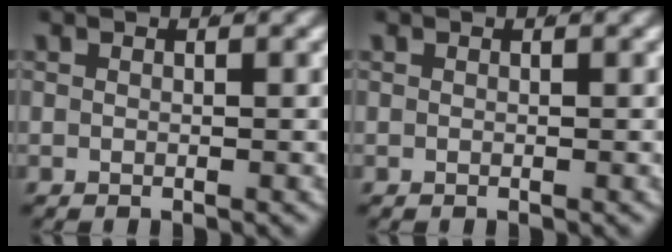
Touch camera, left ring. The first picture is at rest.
{"total": 0.0}